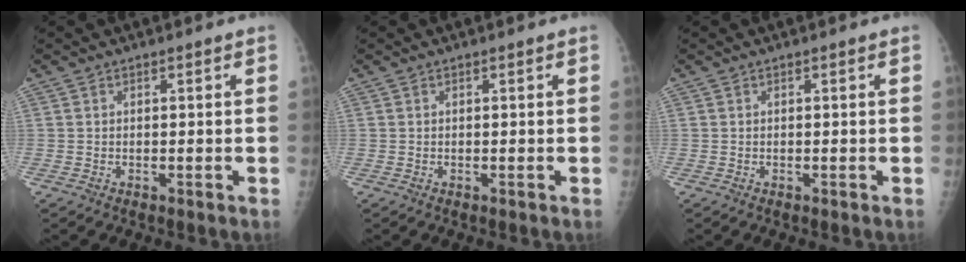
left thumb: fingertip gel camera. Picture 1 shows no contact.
{"total": 0.0}
{"total": 0.0}